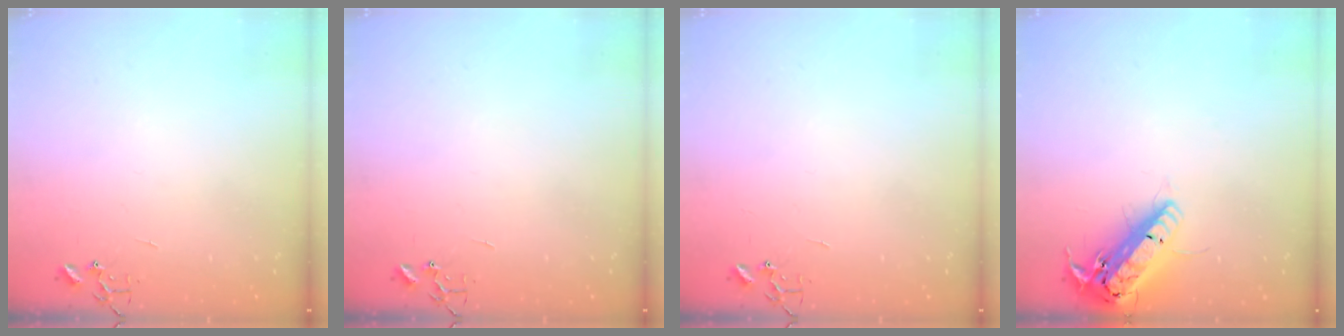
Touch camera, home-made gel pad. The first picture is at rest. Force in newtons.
{"total": 0.0}
{"total": 0.0}
{"total": 18.4, "press": 18.1, "slide": 3.2}